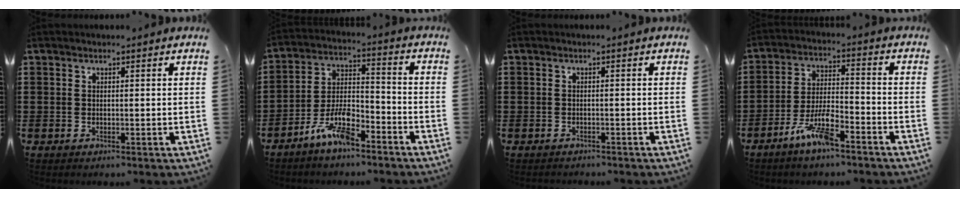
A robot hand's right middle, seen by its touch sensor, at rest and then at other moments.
{"total": 8.5, "force": [-6.2, 2.6, 5.2], "torque": [-0.112, 0.006, -0.117]}
{"total": 0.8, "force": [-0.7, 0.3, -0.1], "torque": [0.001, 0.003, -0.017]}
{"total": 7.6, "force": [-5.1, 1.9, 5.3], "torque": [-0.118, 0.001, -0.097]}